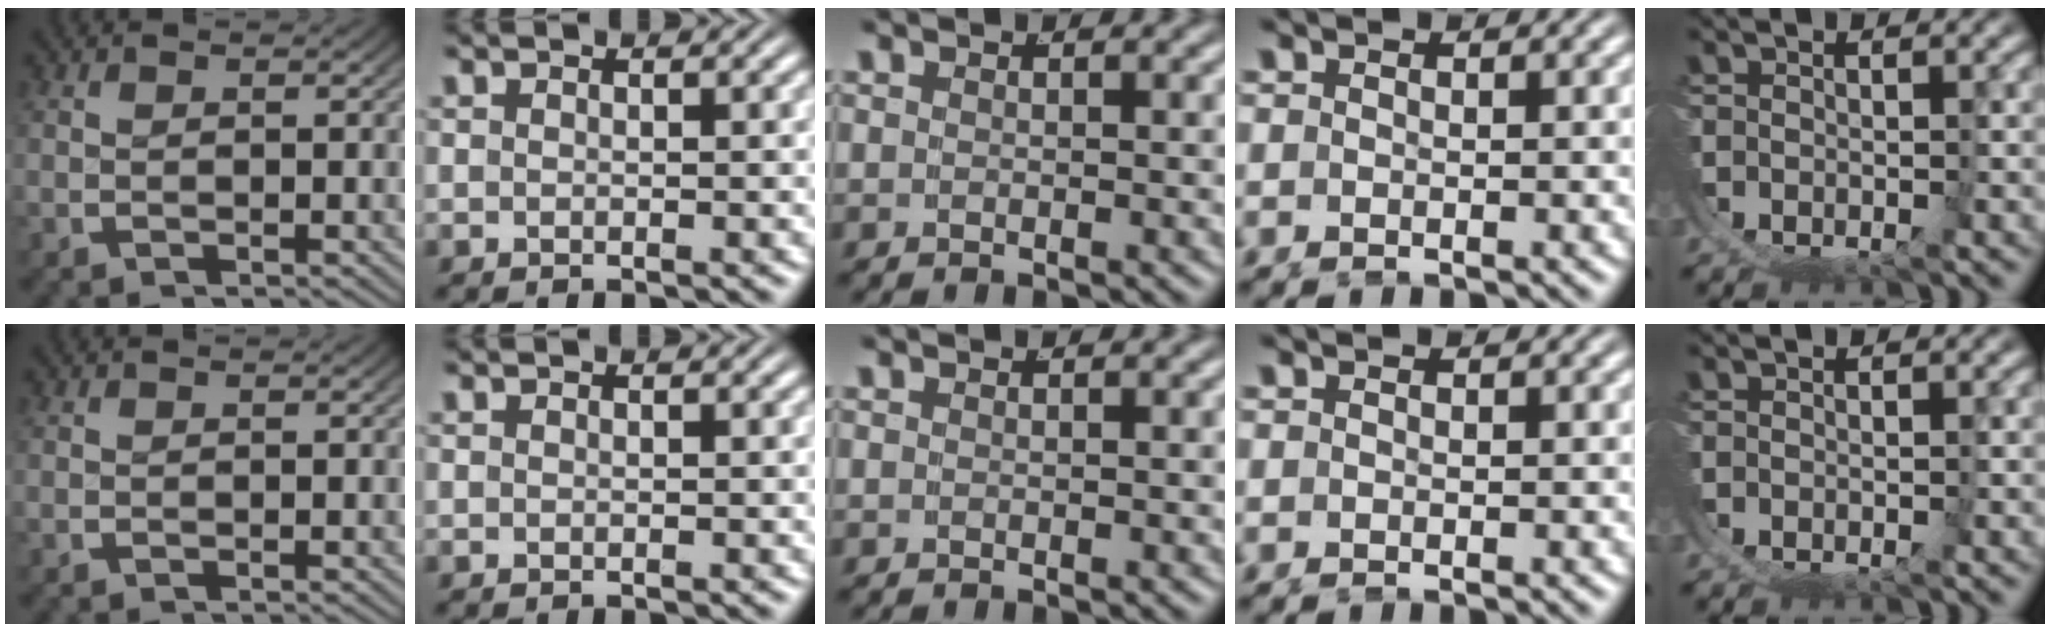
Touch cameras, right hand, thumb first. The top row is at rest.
{}